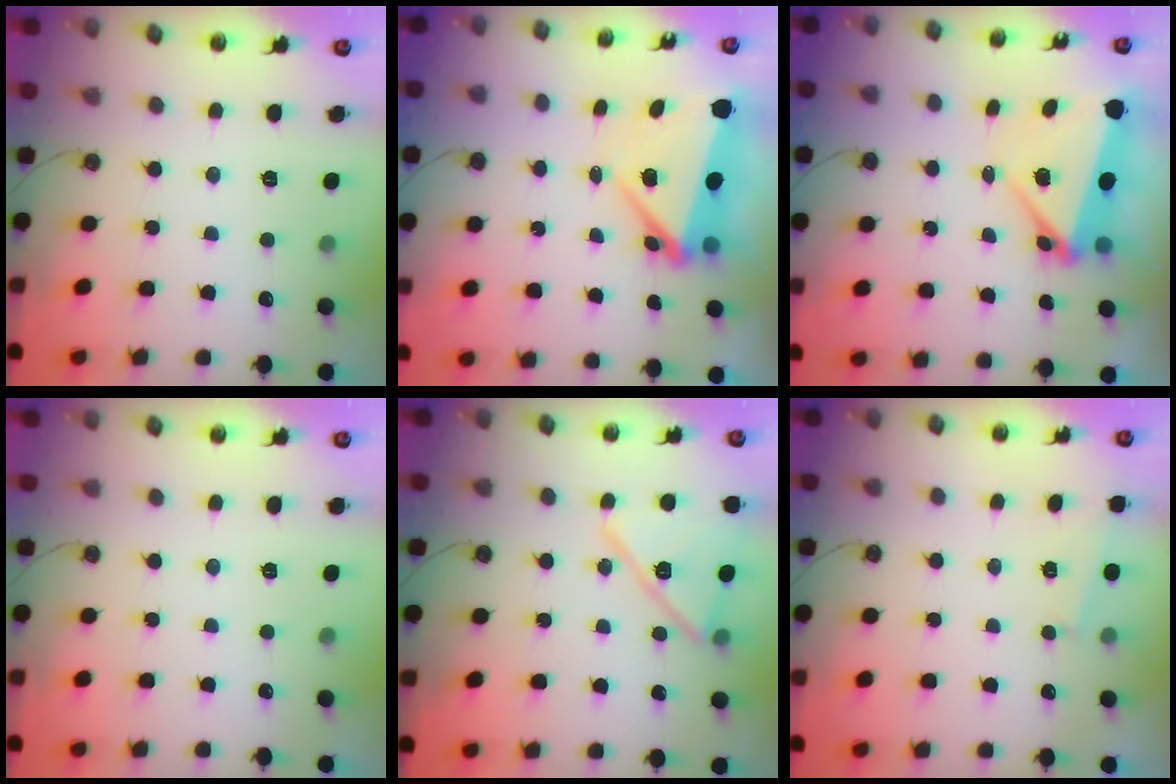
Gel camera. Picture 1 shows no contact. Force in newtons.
{"total": 6.8, "press": 6.7, "slide": 0.9}
{"total": 6.1, "press": 5.9, "slide": 1.5}
{"total": 0.0}
{"total": 15.6, "press": 15.6, "slide": 0.4}
{"total": 1.6, "press": 1.0, "slide": 1.2}